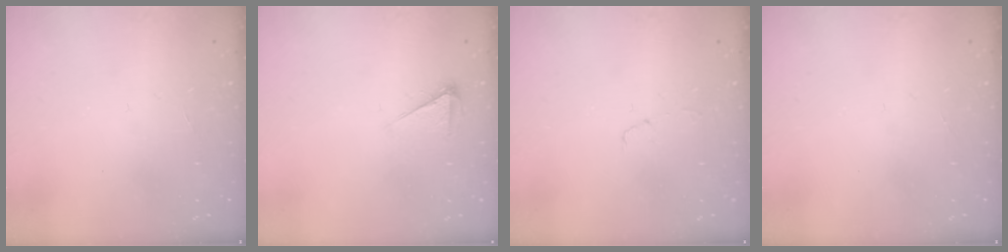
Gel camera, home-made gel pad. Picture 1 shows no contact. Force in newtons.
{"total": 4.9, "press": 4.8, "slide": 0.7}
{"total": 3.8, "press": 3.8, "slide": 0.3}
{"total": 0.0}